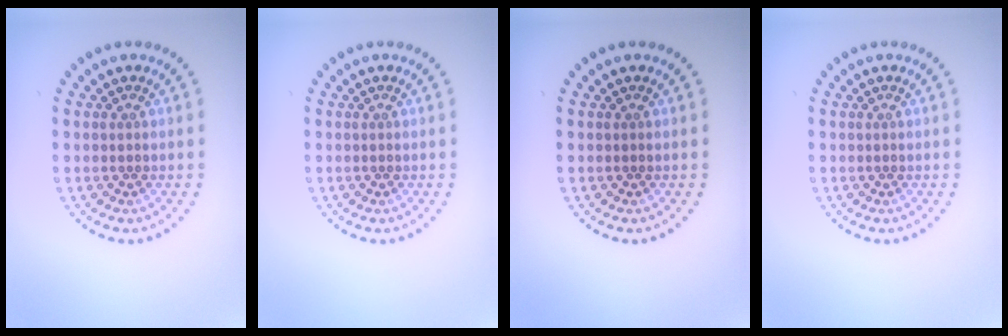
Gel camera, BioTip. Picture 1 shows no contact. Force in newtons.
{"total": 0.0}
{"total": 0.0}
{"total": 0.0}